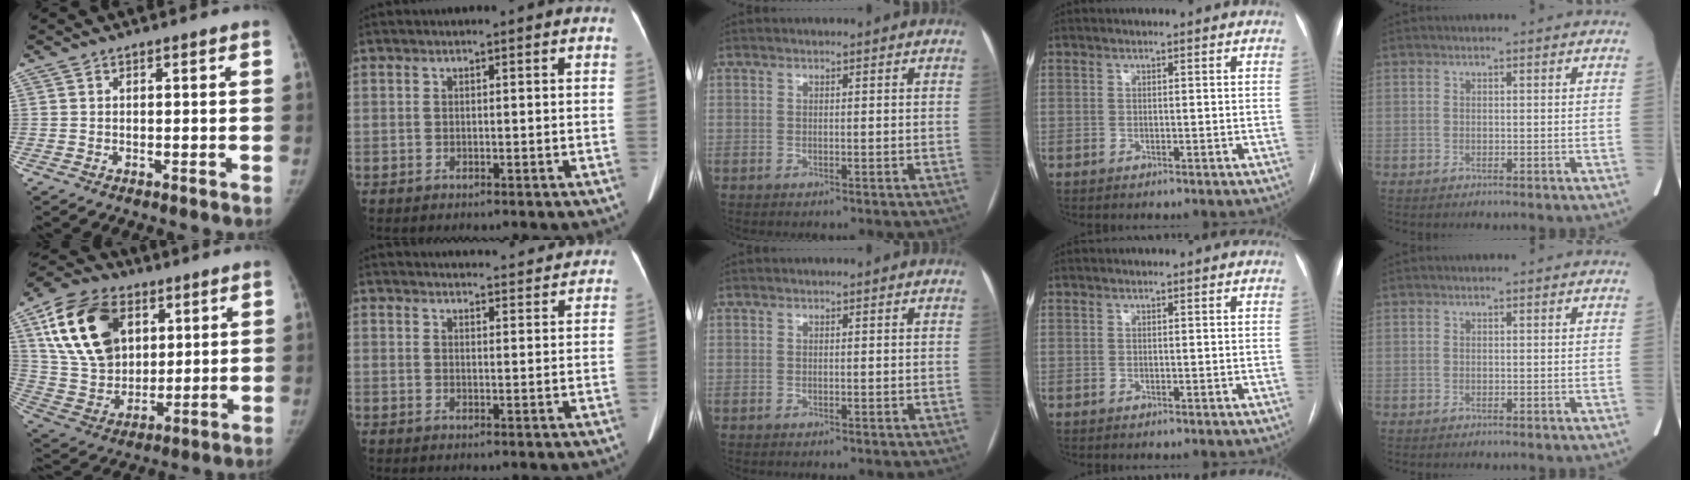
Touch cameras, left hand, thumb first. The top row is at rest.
{"thumb": {"total": 21.3, "force": [8.0, 14.9, 12.8], "torque": [-0.219, -0.017, 0.150]}, "index": {"total": 20.2, "force": [19.4, 3.4, 4.3], "torque": [-0.055, 0.005, 0.235]}}